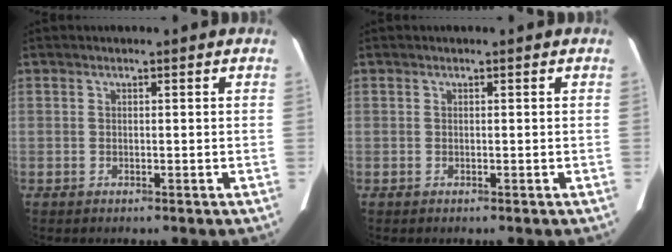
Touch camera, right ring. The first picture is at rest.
{"total": 0.0}